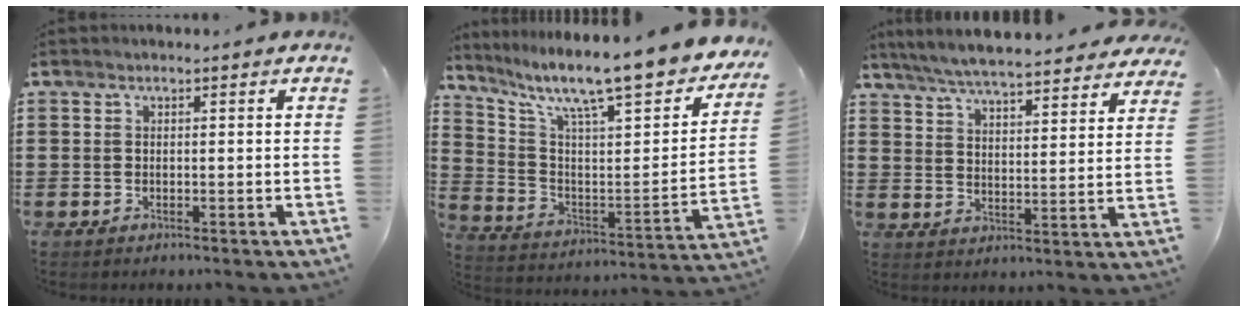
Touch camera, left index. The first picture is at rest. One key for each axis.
{"total": 10.8, "fx": 8.9, "fy": 0.8, "fz": 6.0, "tx": -0.133, "ty": -0.079, "tz": 0.137}
{"total": 6.3, "fx": 6.1, "fy": 0.0, "fz": 1.9, "tx": -0.062, "ty": -0.033, "tz": 0.106}